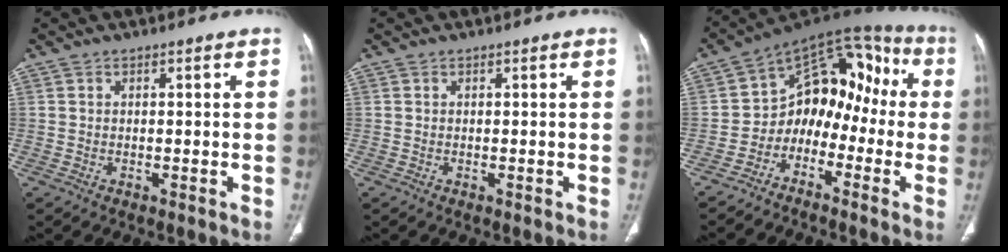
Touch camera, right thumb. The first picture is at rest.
{"total": 0.0}
{"total": 14.2, "force": [-3.6, 10.5, 8.9], "torque": [-0.070, 0.098, -0.075]}